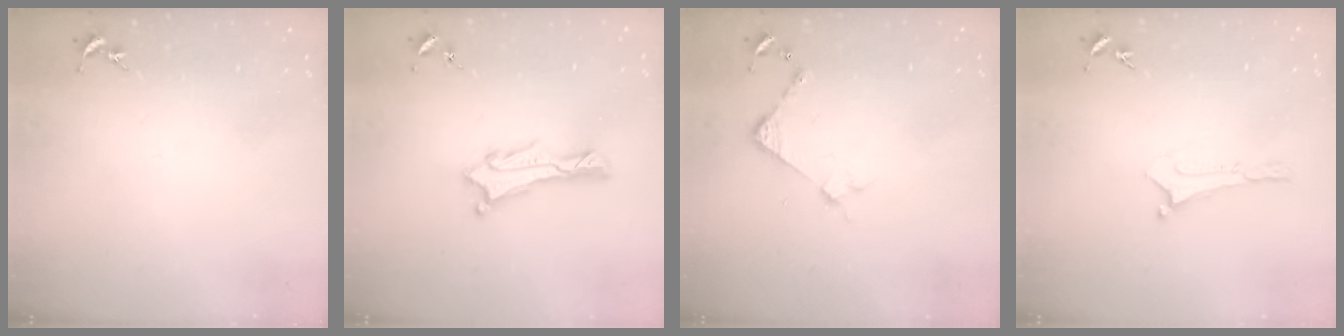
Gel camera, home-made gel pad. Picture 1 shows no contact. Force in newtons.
{"total": 1.3, "press": 1.3, "slide": 0.1}
{"total": 3.5, "press": 3.5, "slide": 0.3}
{"total": 0.0}